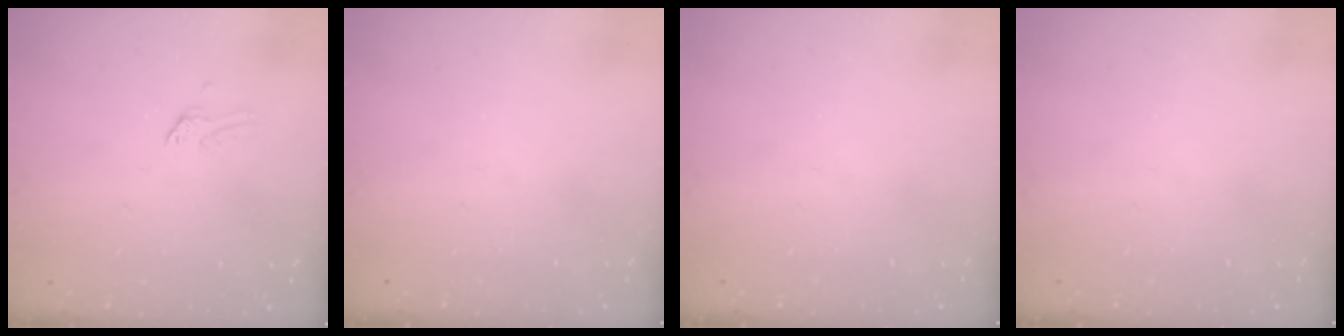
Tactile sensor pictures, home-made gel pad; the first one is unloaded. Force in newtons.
{"total": 0.0}
{"total": 0.0}
{"total": 0.0}